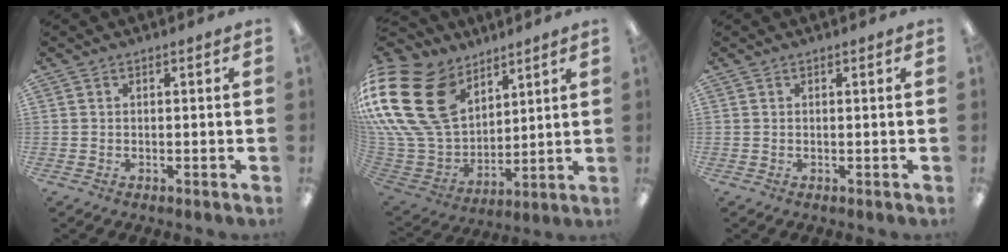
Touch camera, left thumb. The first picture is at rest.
{"total": 26.5, "force": [10.7, 18.9, 15.3], "torque": [-0.355, -0.048, 0.211]}
{"total": 0.0}